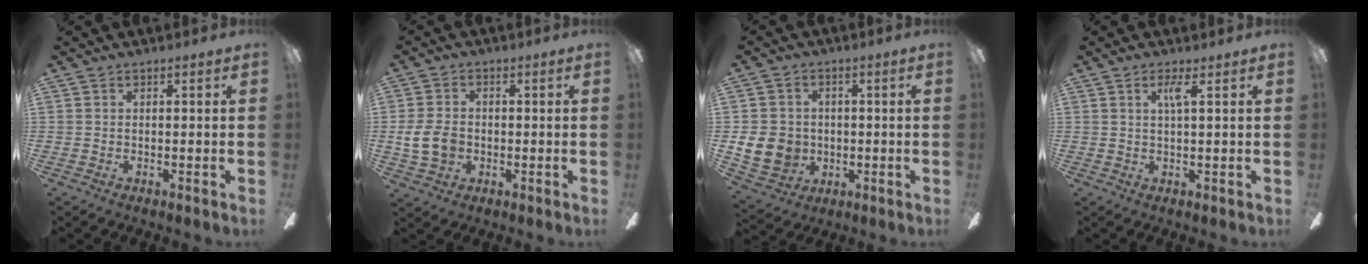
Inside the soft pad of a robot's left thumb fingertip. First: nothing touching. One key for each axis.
{"total": 8.7, "fx": -1.0, "fy": 6.5, "fz": 5.6, "tx": -0.122, "ty": 0.012, "tz": -0.018}
{"total": 9.8, "fx": -1.0, "fy": 8.9, "fz": 4.0, "tx": -0.103, "ty": 0.011, "tz": -0.014}
{"total": 1.4, "fx": 0.9, "fy": 0.1, "fz": 1.1, "tx": -0.018, "ty": -0.002, "tz": 0.012}